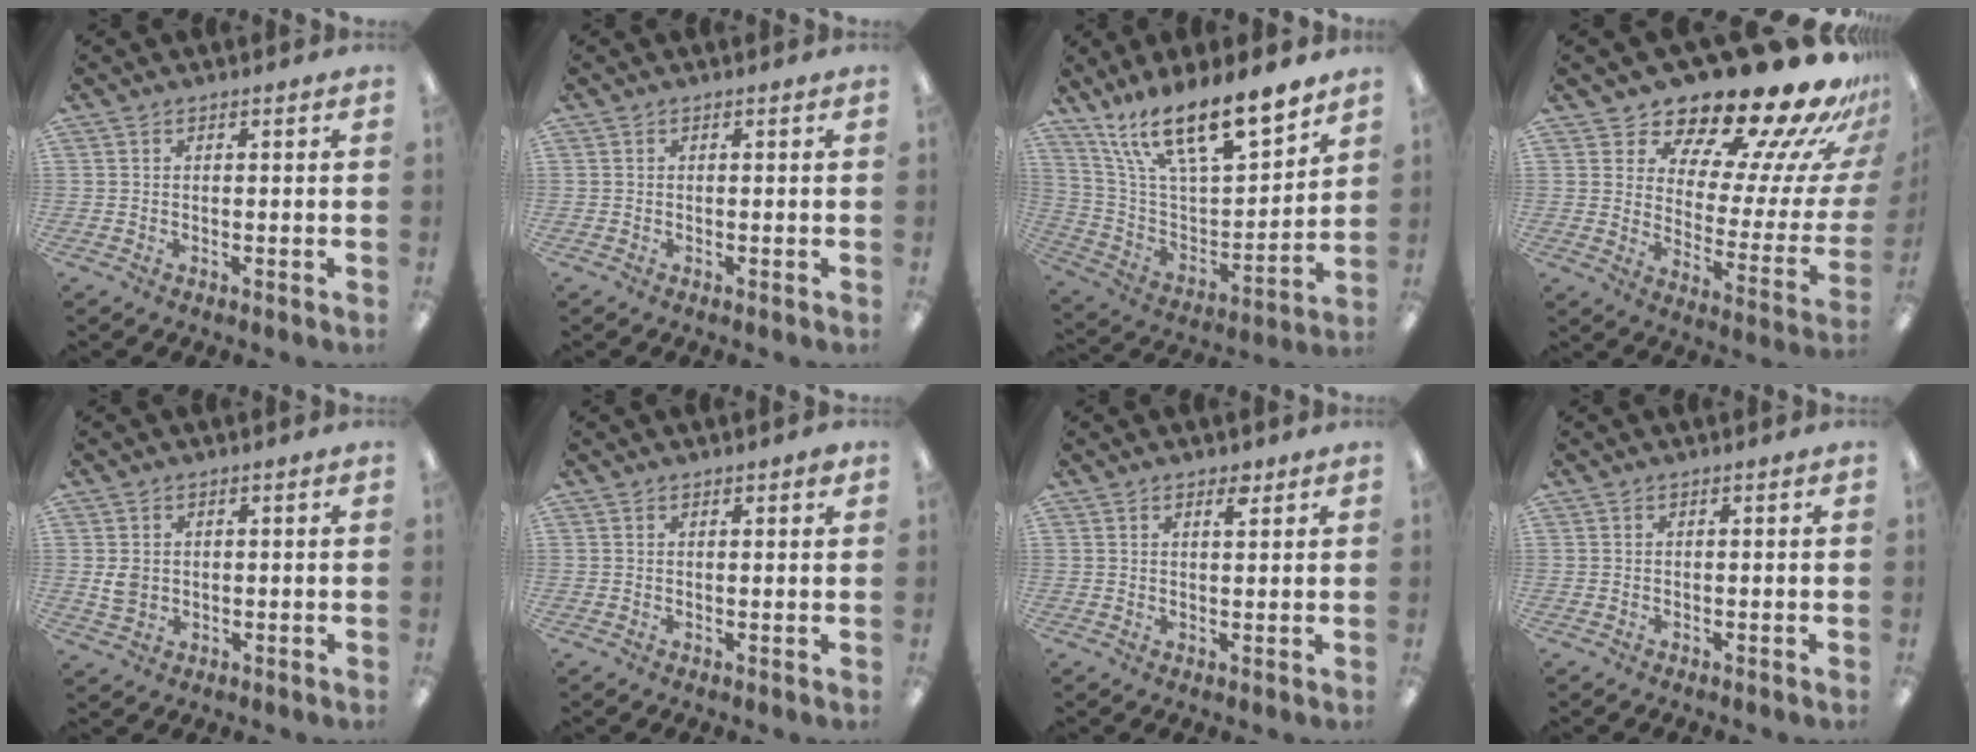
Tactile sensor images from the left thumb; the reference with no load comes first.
{"total": 0.0}
{"total": 19.3, "force": [15.5, 5.1, 10.3], "torque": [-0.195, -0.100, 0.271]}
{"total": 22.4, "force": [19.0, 6.7, 9.8], "torque": [-0.134, -0.155, 0.322]}
{"total": 3.9, "force": [0.4, 3.3, 2.1], "torque": [-0.031, 0.003, 0.008]}
{"total": 1.3, "force": [1.1, 0.4, 0.5], "torque": [-0.001, -0.002, 0.018]}
{"total": 2.6, "force": [2.0, 0.8, 1.4], "torque": [-0.016, -0.005, 0.033]}
{"total": 0.0}